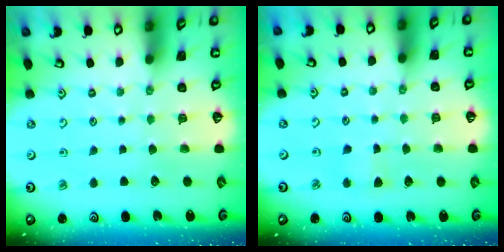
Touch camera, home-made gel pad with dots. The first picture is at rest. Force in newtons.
{"total": 2.8, "press": 2.8, "slide": 0.4}